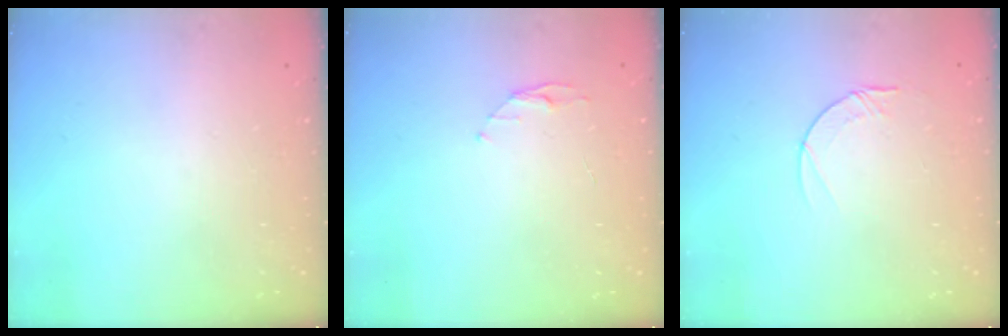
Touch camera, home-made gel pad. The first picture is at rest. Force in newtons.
{"total": 4.4, "press": 4.4, "slide": 0.5}
{"total": 3.9, "press": 3.9, "slide": 0.4}